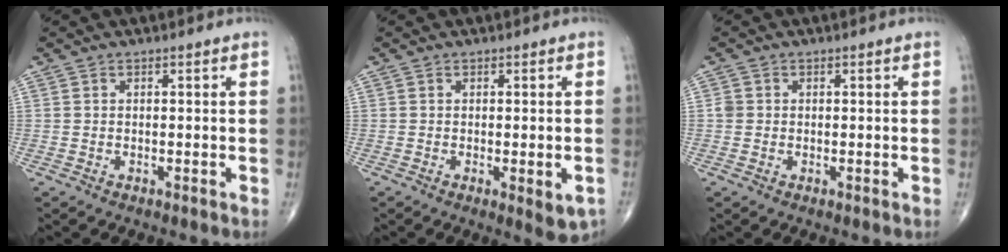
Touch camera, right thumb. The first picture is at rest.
{"total": 4.7, "force": [-1.6, 1.5, 4.2], "torque": [-0.047, -0.008, -0.013]}
{"total": 1.4, "force": [0.0, 1.3, 0.4], "torque": [-0.002, 0.003, -0.001]}